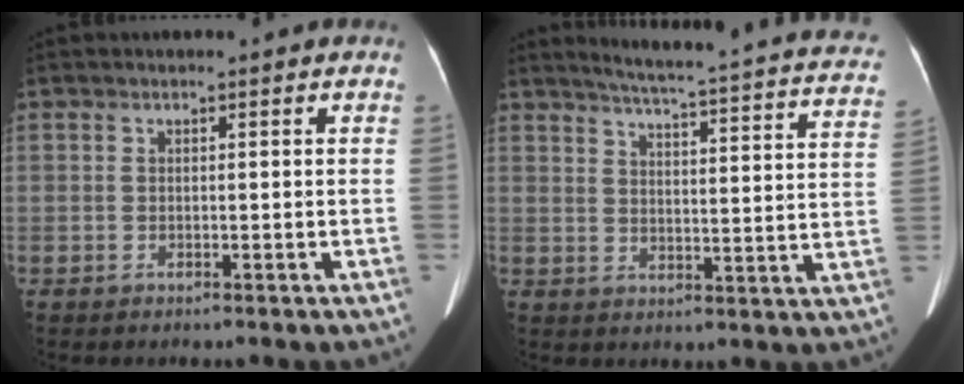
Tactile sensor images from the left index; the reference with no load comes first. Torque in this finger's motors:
{"motor_torque": [0.68, -1.46, -0.02, 0.02]}